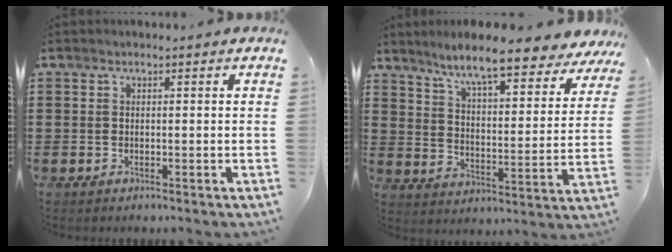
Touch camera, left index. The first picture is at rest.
{"total": 8.8, "force": [7.7, 0.1, 4.2], "torque": [-0.105, -0.048, 0.125]}